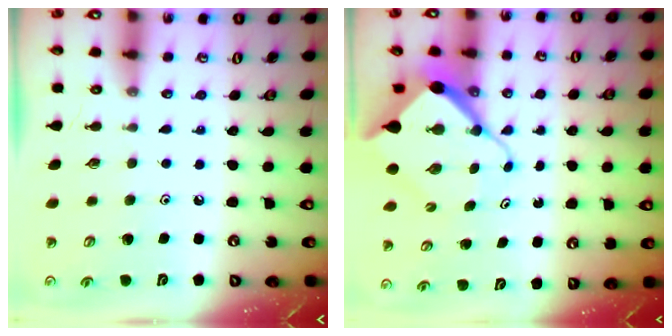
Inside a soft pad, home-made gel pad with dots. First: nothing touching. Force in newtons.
{"total": 10.8, "press": 10.8, "slide": 0.9}